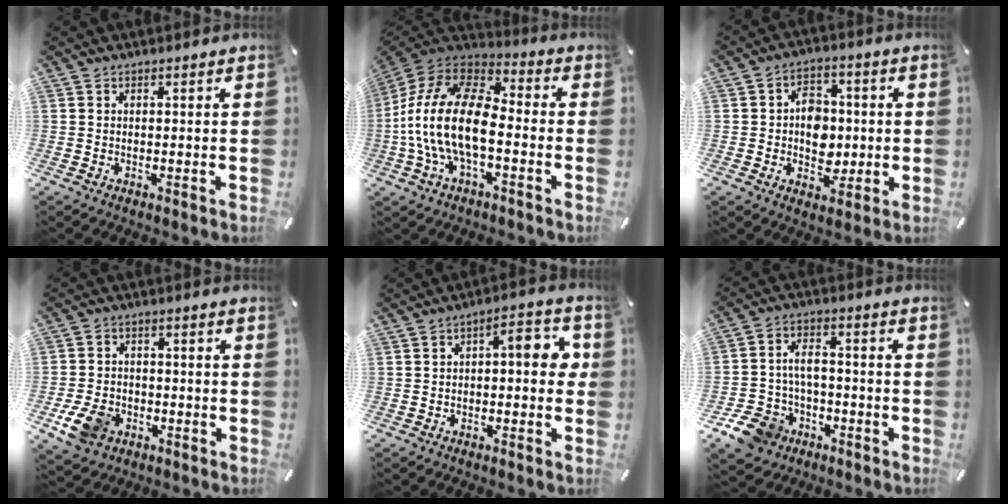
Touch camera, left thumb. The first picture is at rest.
{"total": 18.4, "force": [-4.9, 9.7, 14.9], "torque": [-0.304, 0.021, -0.084]}
{"total": 8.3, "force": [-0.8, 6.6, 4.9], "torque": [-0.062, 0.009, -0.011]}
{"total": 8.2, "force": [-3.5, 6.2, 4.1], "torque": [-0.086, 0.014, -0.065]}
{"total": 8.0, "force": [0.1, 3.5, 7.2], "torque": [-0.101, 0.005, -0.004]}
{"total": 9.7, "force": [-4.5, 7.6, 3.9], "torque": [-0.092, 0.034, -0.082]}